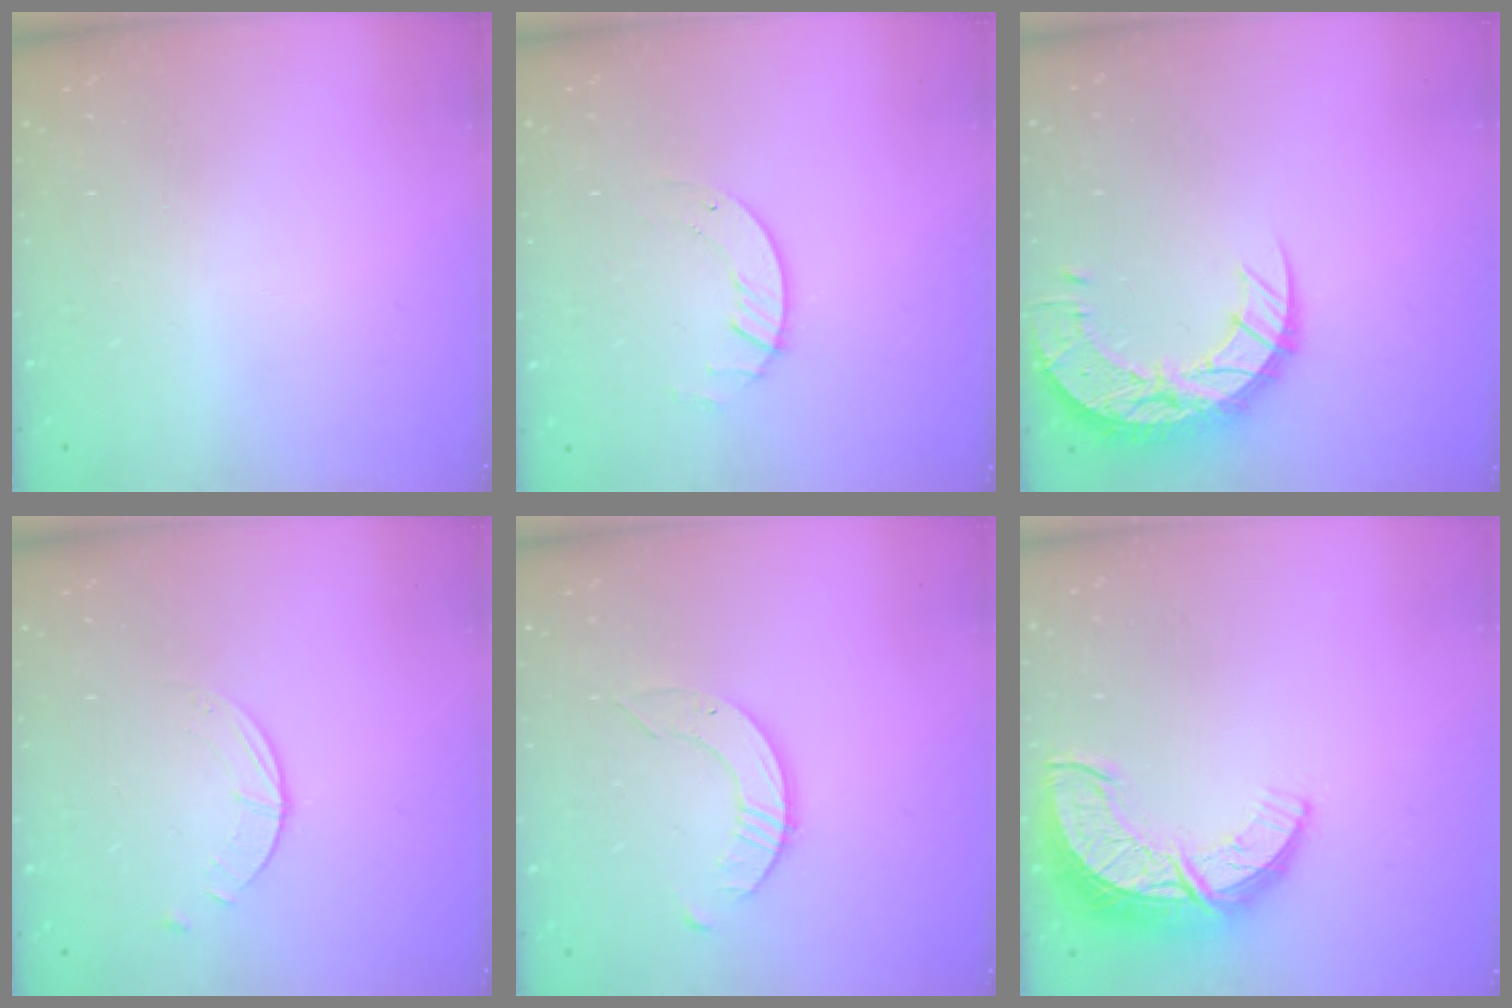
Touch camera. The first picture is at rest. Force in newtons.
{"total": 2.6, "press": 2.6, "slide": 0.3}
{"total": 16.5, "press": 16.4, "slide": 1.2}
{"total": 0.9, "press": 0.9, "slide": 0.1}
{"total": 3.4, "press": 3.3, "slide": 0.4}
{"total": 11.9, "press": 11.9, "slide": 0.8}